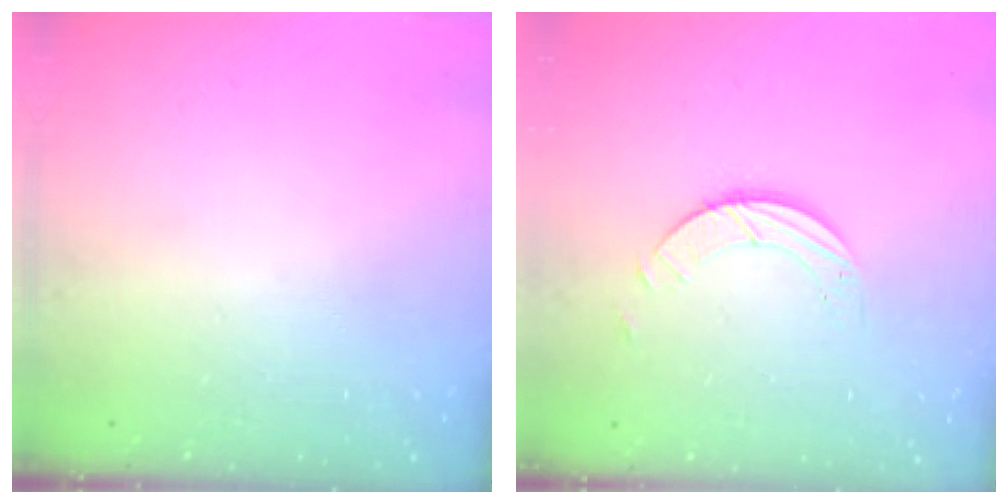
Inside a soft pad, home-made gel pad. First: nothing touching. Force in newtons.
{"total": 3.2, "press": 3.1, "slide": 0.3}